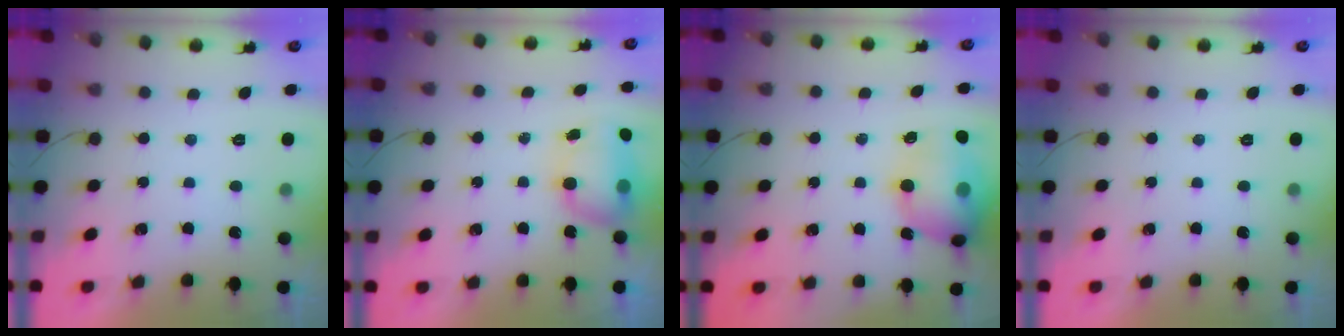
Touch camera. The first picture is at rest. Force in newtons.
{"total": 7.4, "press": 7.3, "slide": 1.0}
{"total": 15.2, "press": 15.0, "slide": 2.7}
{"total": 0.0}